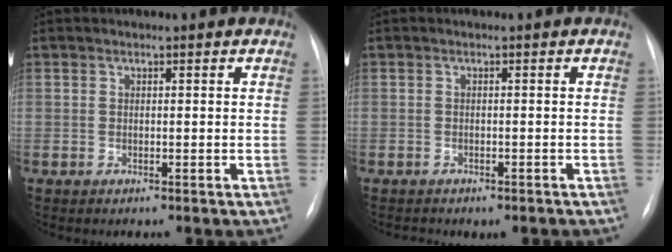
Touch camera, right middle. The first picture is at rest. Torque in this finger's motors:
{"motor_torque": [0.20, -0.20, 0.12, 0.04]}